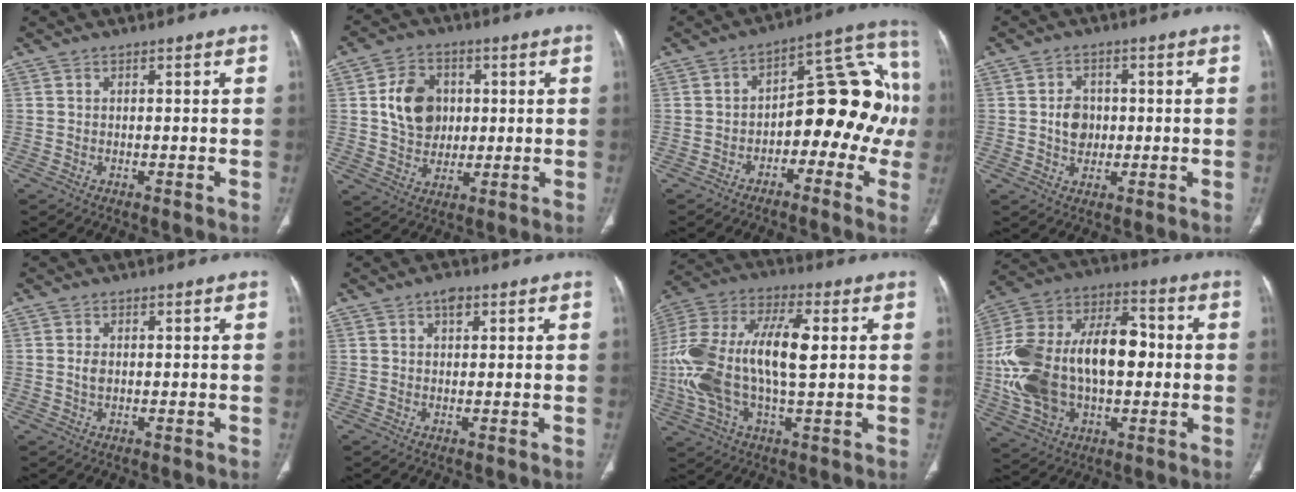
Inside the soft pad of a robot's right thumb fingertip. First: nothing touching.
{"total": 10.7, "force": [1.7, 8.6, 6.2], "torque": [-0.076, -0.002, 0.032]}
{"total": 17.6, "force": [-2.8, 9.9, 14.3], "torque": [-0.142, 0.060, -0.046]}
{"total": 5.2, "force": [0.0, 4.2, 3.0], "torque": [-0.029, 0.004, 0.000]}
{"total": 1.9, "force": [0.0, 1.3, 1.4], "torque": [-0.028, 0.001, 0.001]}
{"total": 2.2, "force": [1.1, 1.3, 1.4], "torque": [-0.009, 0.000, 0.015]}
{"total": 20.9, "force": [0.9, 9.1, 18.8], "torque": [-0.408, 0.021, 0.010]}
{"total": 25.9, "force": [-0.8, 15.8, 20.5], "torque": [-0.385, 0.030, -0.004]}